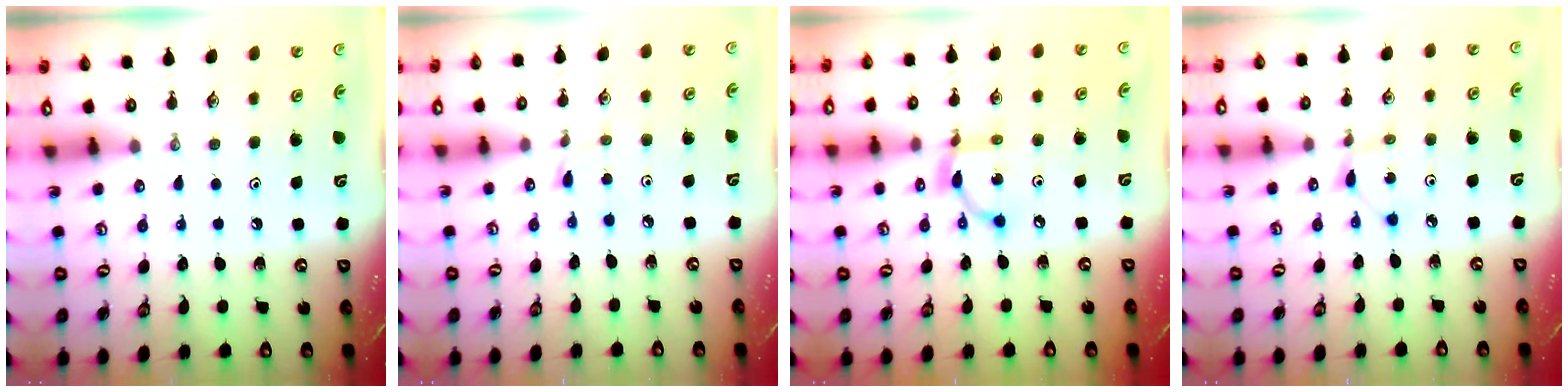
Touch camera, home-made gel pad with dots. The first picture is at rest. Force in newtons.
{"total": 2.4, "press": 2.4, "slide": 0.3}
{"total": 8.8, "press": 8.8, "slide": 0.3}
{"total": 2.4, "press": 2.4, "slide": 0.1}